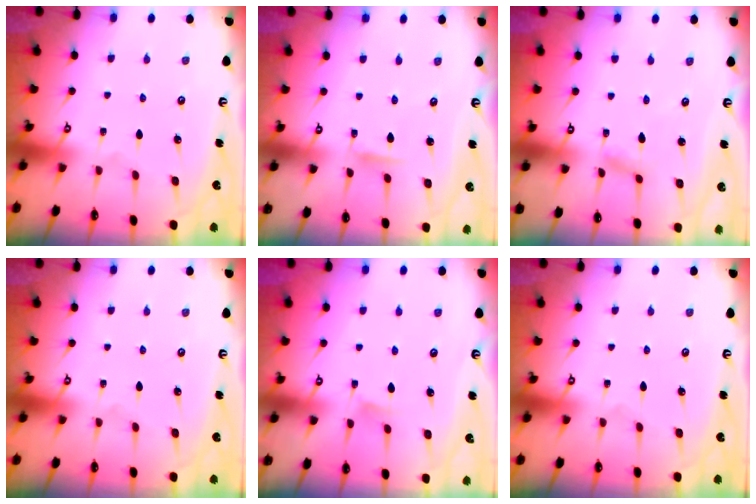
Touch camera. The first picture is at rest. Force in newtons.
{"total": 4.0, "press": 3.9, "slide": 0.5}
{"total": 2.4, "press": 2.4, "slide": 0.2}
{"total": 0.0}
{"total": 4.7, "press": 4.6, "slide": 0.7}
{"total": 0.0}